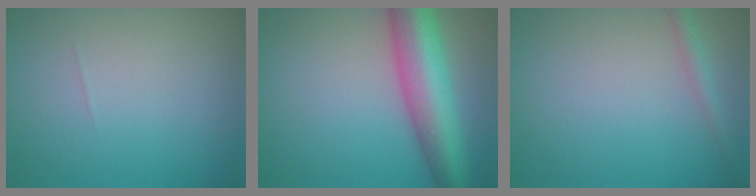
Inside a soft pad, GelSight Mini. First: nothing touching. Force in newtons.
{"total": 9.4, "press": 9.4, "slide": 0.3}
{"total": 1.6, "press": 1.6, "slide": 0.1}